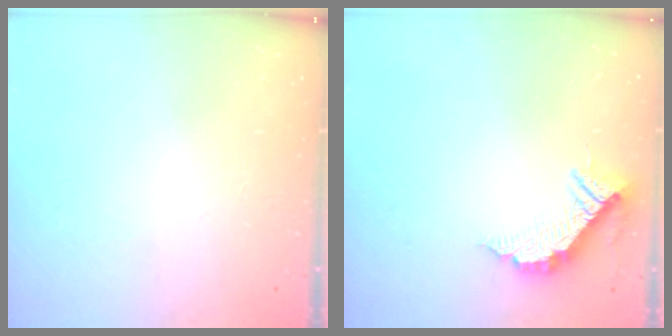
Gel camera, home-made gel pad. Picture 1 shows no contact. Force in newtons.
{"total": 11.5, "press": 11.5, "slide": 0.6}